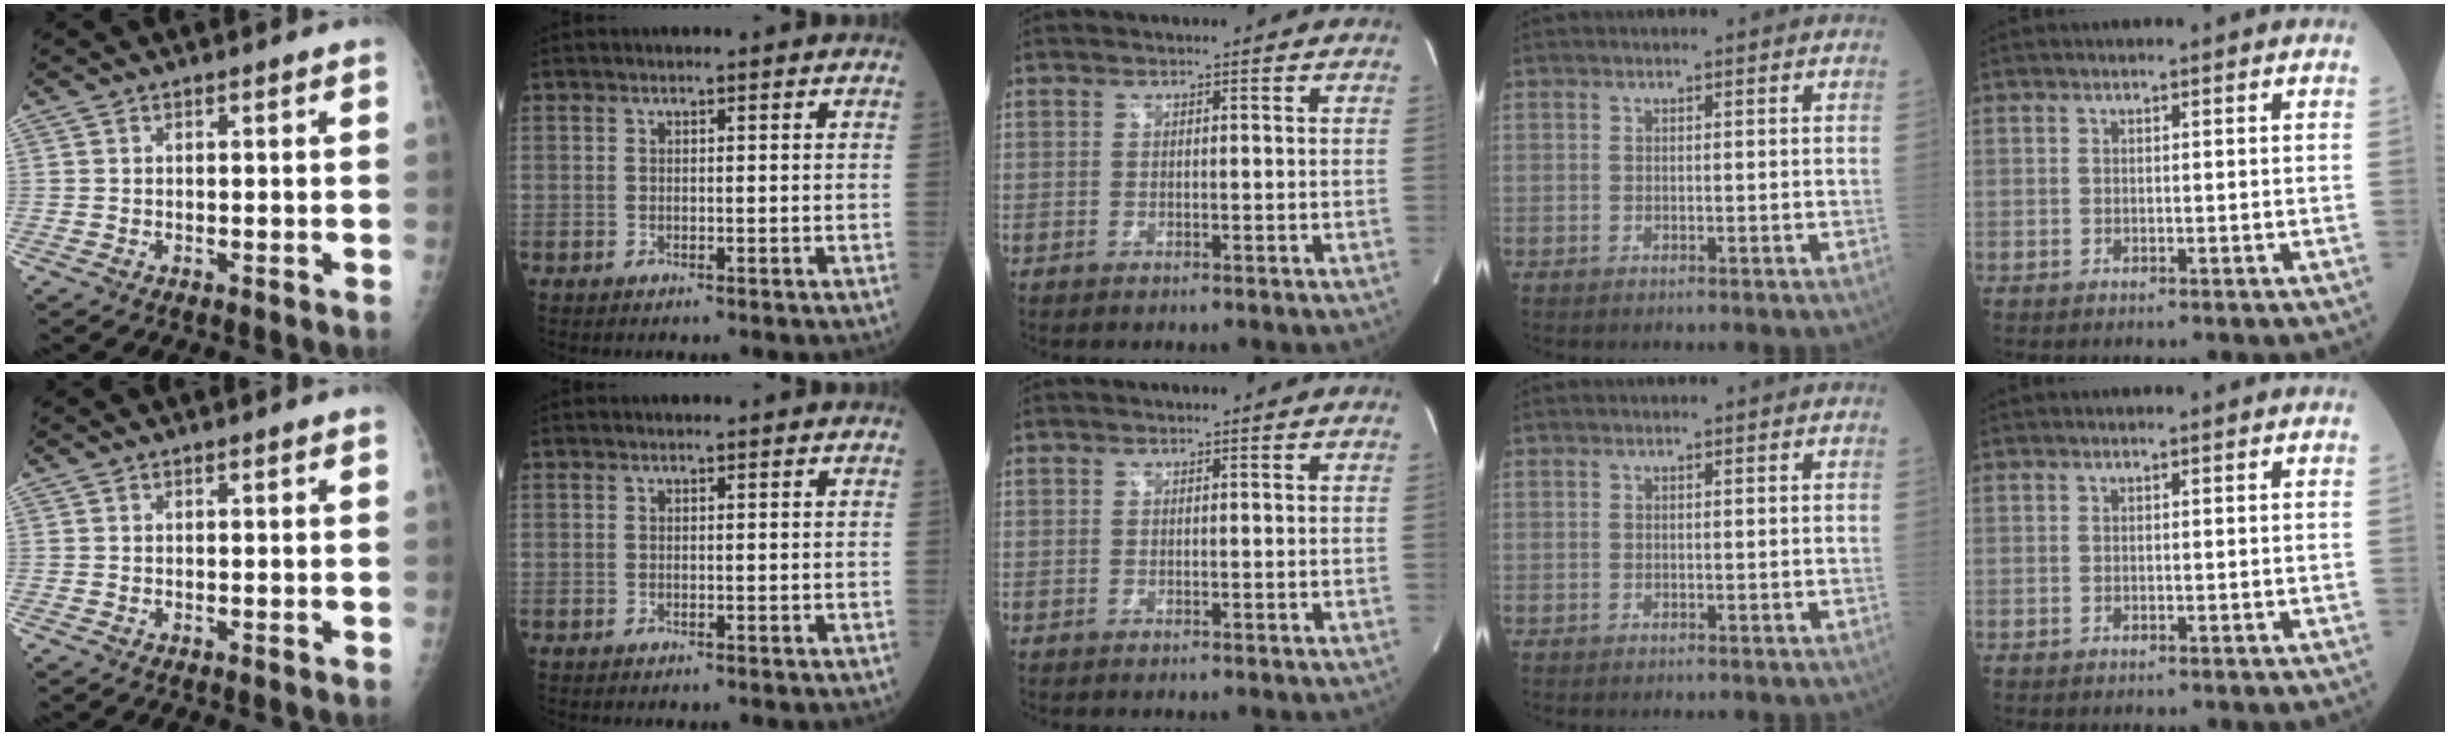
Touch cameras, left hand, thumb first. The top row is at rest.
{}